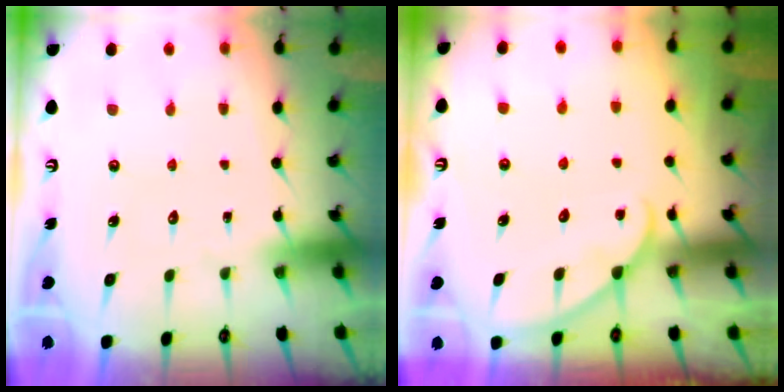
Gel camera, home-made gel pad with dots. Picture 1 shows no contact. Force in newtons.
{"total": 4.6, "press": 4.6, "slide": 0.5}